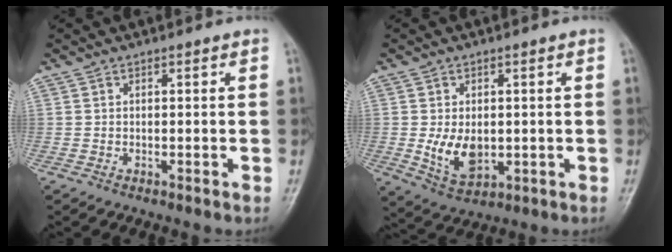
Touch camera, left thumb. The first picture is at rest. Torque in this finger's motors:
{"motor_torque": [-0.01, 0.38, 0.21, -0.04, 0.05]}